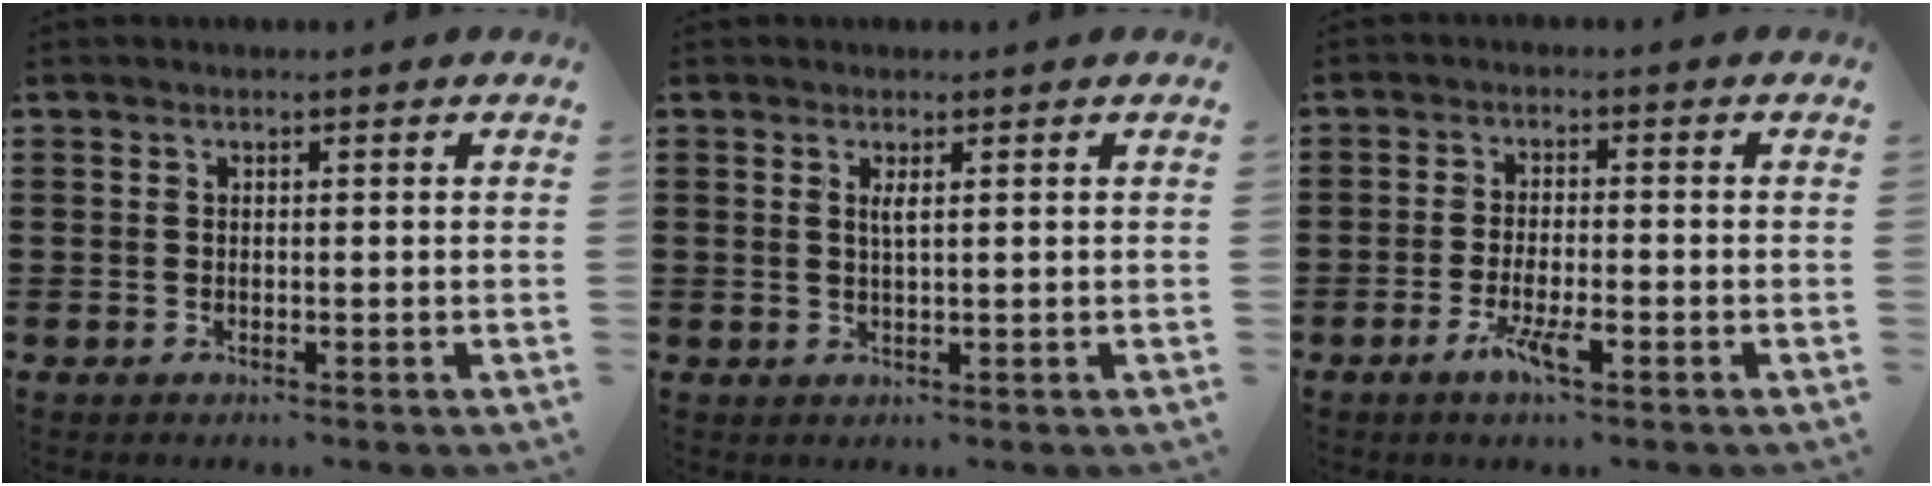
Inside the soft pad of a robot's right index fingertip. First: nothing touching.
{"total": 1.4, "force": [0.5, 0.1, 1.3], "torque": [-0.026, 0.002, 0.007]}
{"total": 4.3, "force": [-2.2, 0.9, 3.6], "torque": [-0.077, -0.008, -0.044]}